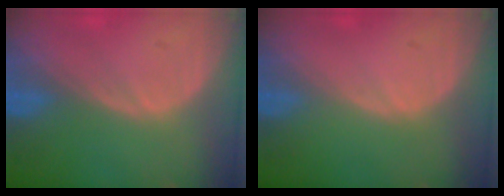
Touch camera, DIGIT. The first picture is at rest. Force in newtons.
{"total": 0.0}